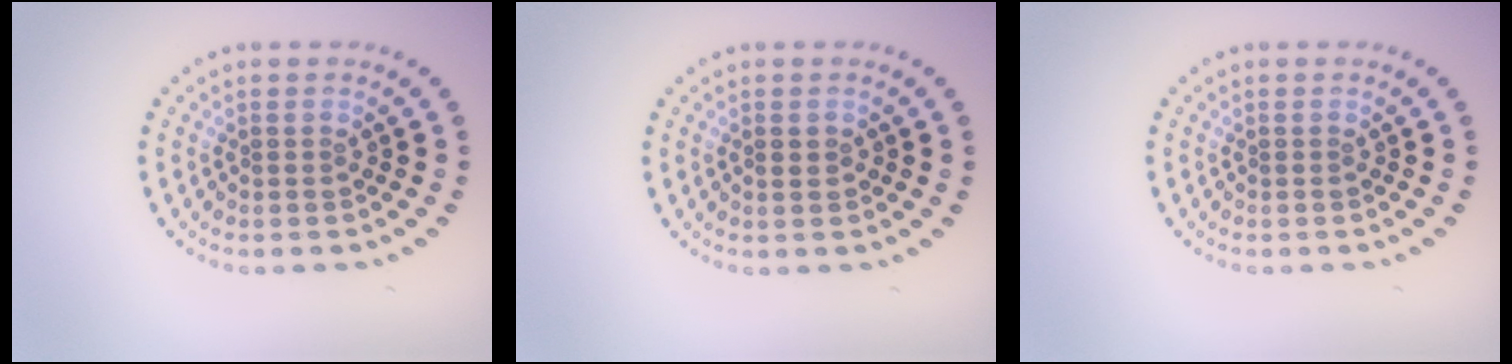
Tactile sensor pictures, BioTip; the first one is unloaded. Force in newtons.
{"total": 0.5, "press": 0.5, "slide": 0.2}
{"total": 0.0}